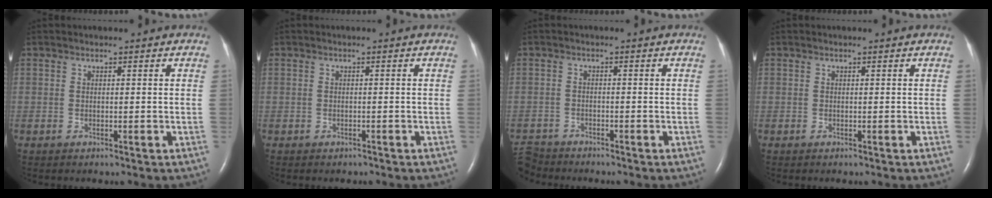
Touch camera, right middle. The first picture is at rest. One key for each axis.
{"total": 0.9, "fx": -0.8, "fy": 0.4, "fz": 0.1, "tx": -0.007, "ty": 0.000, "tz": -0.012}
{"total": 4.7, "fx": -4.5, "fy": 1.3, "fz": -0.1, "tx": 0.000, "ty": -0.013, "tz": -0.087}
{"total": 0.0}